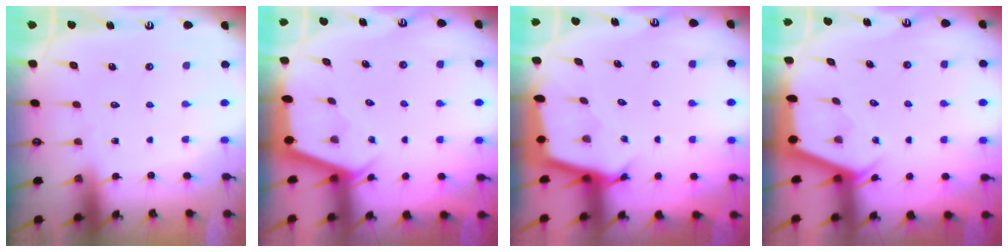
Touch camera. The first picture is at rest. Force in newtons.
{"total": 2.7, "press": 2.7, "slide": 0.2}
{"total": 2.5, "press": 2.5, "slide": 0.1}
{"total": 2.9, "press": 2.9, "slide": 0.3}